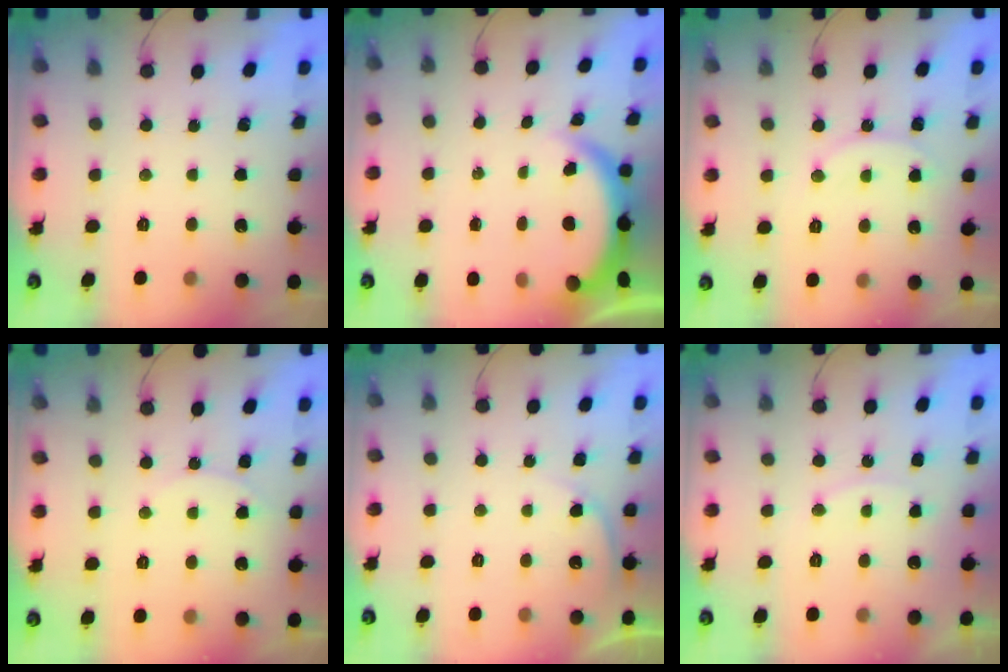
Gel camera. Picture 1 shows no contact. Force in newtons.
{"total": 3.9, "press": 3.9, "slide": 0.2}
{"total": 8.5, "press": 8.5, "slide": 0.6}
{"total": 8.0, "press": 7.9, "slide": 0.7}
{"total": 3.6, "press": 3.5, "slide": 0.5}
{"total": 6.4, "press": 6.4, "slide": 0.6}